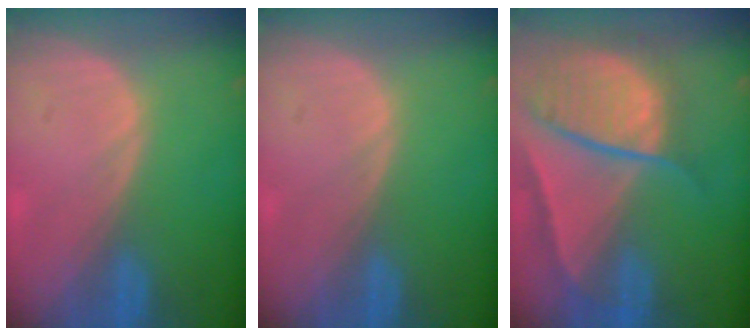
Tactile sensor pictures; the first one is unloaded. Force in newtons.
{"total": 0.0}
{"total": 10.4, "press": 8.8, "slide": 5.5}